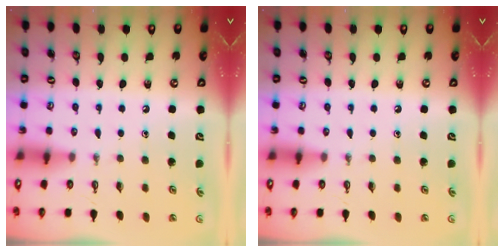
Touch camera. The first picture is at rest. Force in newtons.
{"total": 0.0}